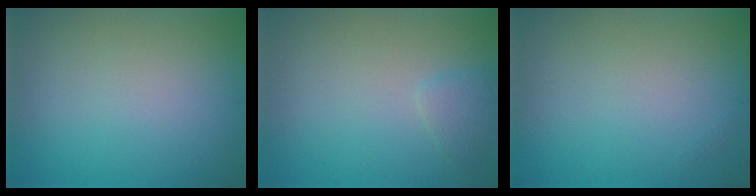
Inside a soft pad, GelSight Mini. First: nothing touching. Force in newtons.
{"total": 1.2, "press": 1.2, "slide": 0.1}
{"total": 0.0}